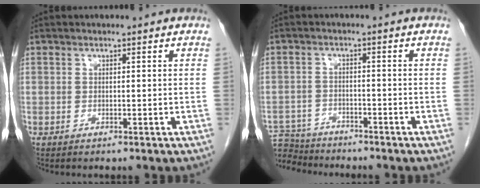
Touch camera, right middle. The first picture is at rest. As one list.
[{"total": 8.4, "force": [-8.0, 2.2, 1.0], "torque": [-0.023, 0.002, -0.139]}]